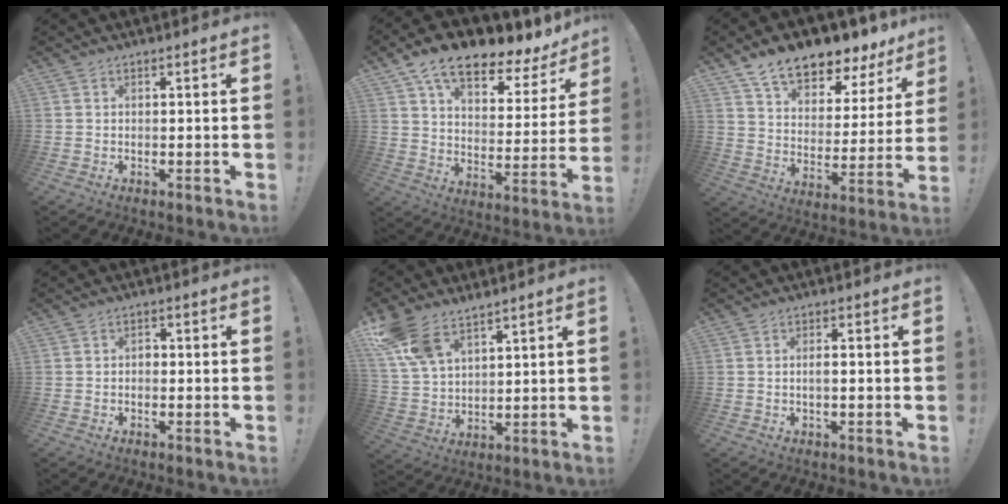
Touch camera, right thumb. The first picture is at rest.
{"total": 14.1, "force": [9.6, 6.1, 8.5], "torque": [-0.138, -0.065, 0.161]}
{"total": 12.8, "force": [10.8, 4.6, 5.1], "torque": [-0.095, -0.086, 0.190]}
{"total": 1.3, "force": [-0.7, 0.9, 0.6], "torque": [-0.010, 0.004, -0.014]}
{"total": 11.5, "force": [8.5, 5.6, 5.5], "torque": [-0.115, -0.037, 0.167]}
{"total": 2.1, "force": [-0.4, 0.4, 2.1], "torque": [-0.038, 0.004, -0.009]}